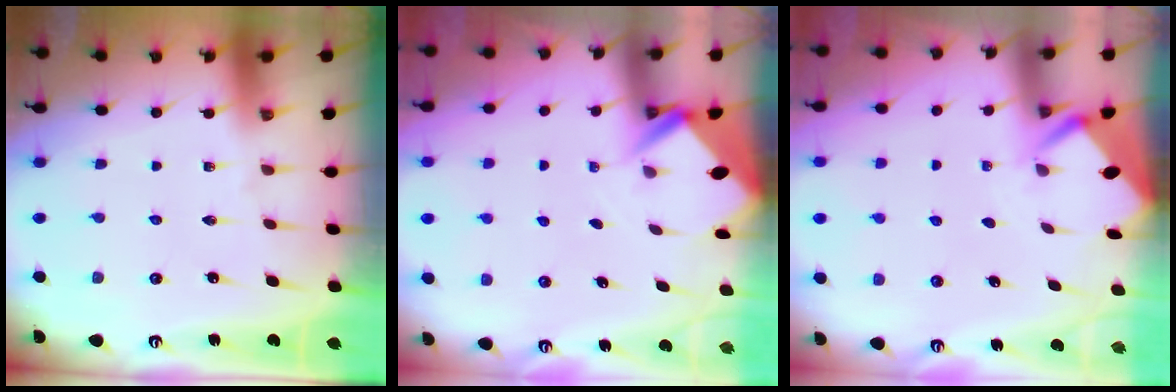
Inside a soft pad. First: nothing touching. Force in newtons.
{"total": 2.6, "press": 2.6, "slide": 0.1}
{"total": 2.8, "press": 2.8, "slide": 0.2}